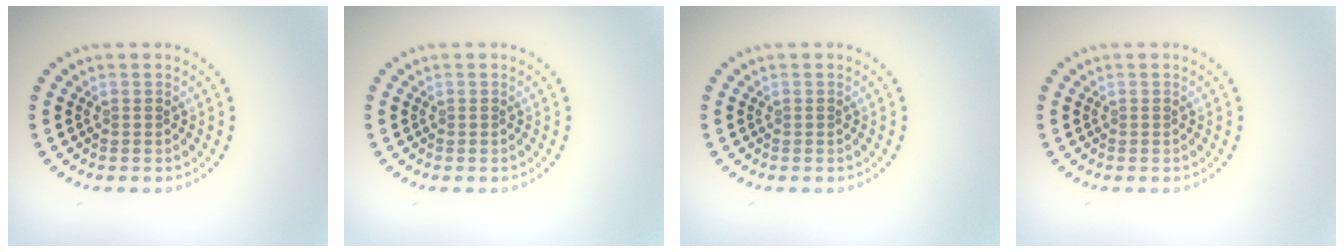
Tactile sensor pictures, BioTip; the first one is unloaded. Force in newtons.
{"total": 0.0}
{"total": 0.0}
{"total": 0.0}